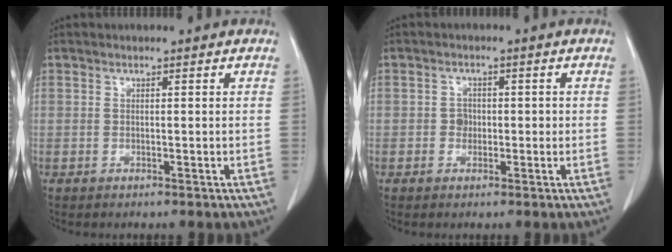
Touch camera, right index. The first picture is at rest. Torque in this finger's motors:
{"motor_torque": [0.13, -0.08, 0.00, 0.02]}